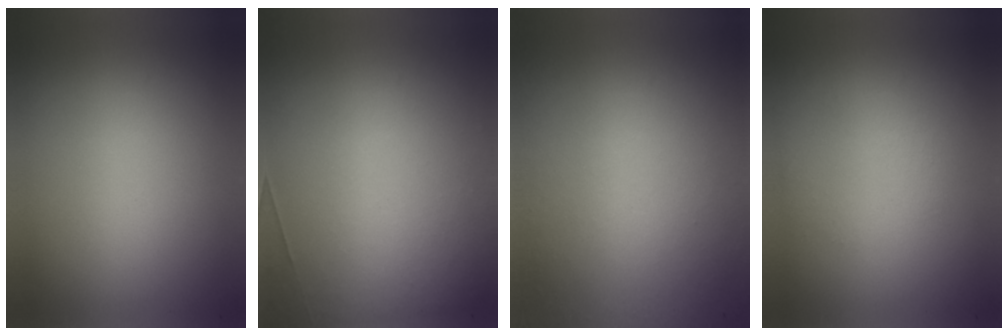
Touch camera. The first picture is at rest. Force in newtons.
{"total": 1.7}
{"total": 8.1}
{"total": 1.2}